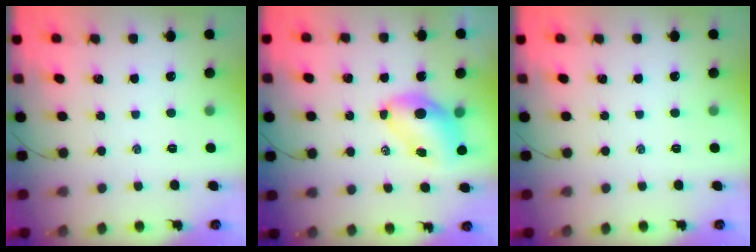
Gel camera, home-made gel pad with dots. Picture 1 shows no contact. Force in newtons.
{"total": 7.5, "press": 7.4, "slide": 1.0}
{"total": 0.0}